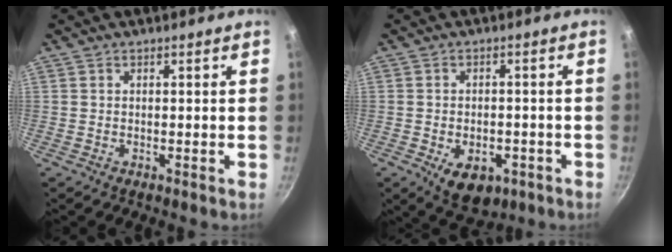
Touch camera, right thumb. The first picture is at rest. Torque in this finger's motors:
{"motor_torque": [-0.31, 0.36, 0.07, -0.01, 0.06]}